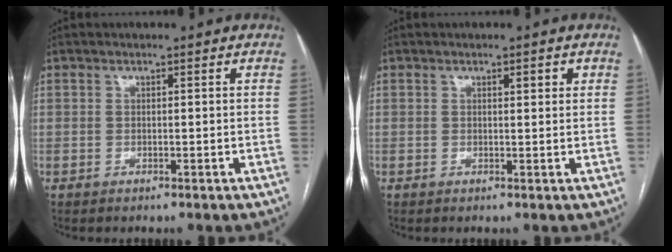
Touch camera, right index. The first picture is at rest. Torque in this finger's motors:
{"motor_torque": [0.04, 0.10, 0.00, 0.01]}